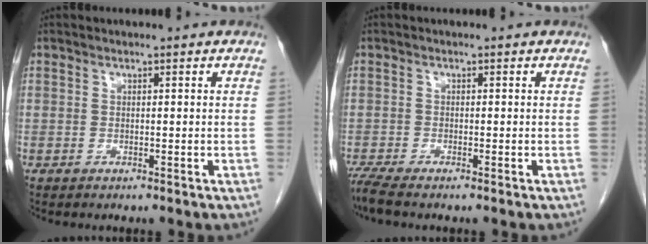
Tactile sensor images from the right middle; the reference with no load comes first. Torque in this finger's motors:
{"motor_torque": [0.62, -0.22, -0.06, 0.03]}